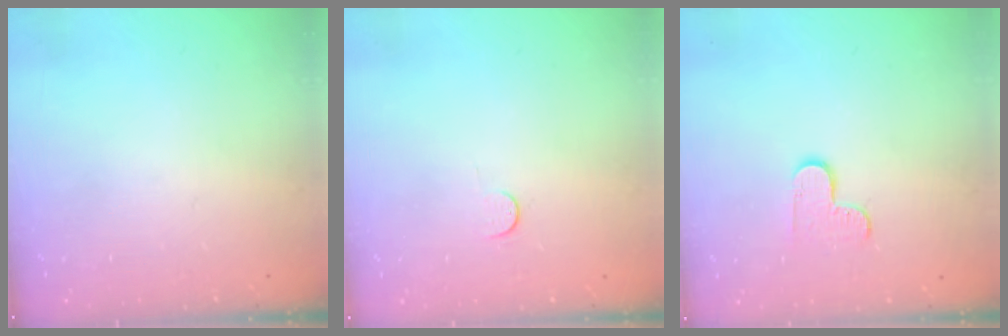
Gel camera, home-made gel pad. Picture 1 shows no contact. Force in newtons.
{"total": 2.8, "press": 2.8, "slide": 0.4}
{"total": 6.1, "press": 6.1, "slide": 0.6}